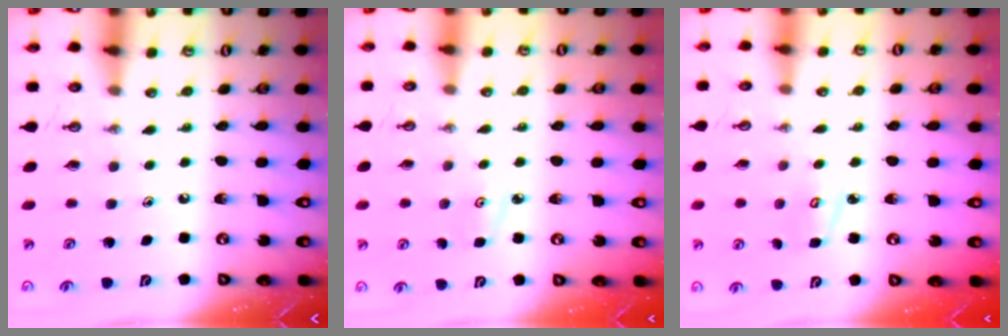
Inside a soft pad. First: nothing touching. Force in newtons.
{"total": 3.3, "press": 3.2, "slide": 0.3}
{"total": 4.2, "press": 4.2, "slide": 0.5}